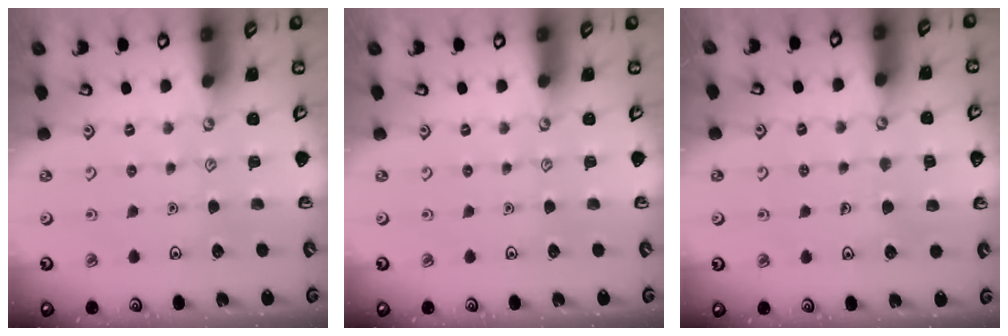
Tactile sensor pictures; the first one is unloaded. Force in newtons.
{"total": 0.0}
{"total": 4.9, "press": 4.8, "slide": 0.4}